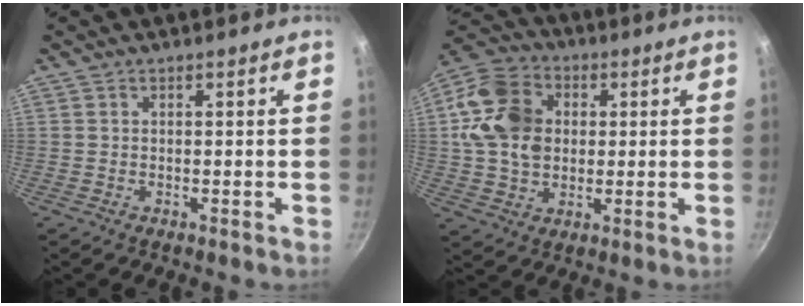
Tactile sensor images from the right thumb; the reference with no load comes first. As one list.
[{"total": 15.4, "force": [1.8, 11.8, 9.8], "torque": [-0.171, 0.017, 0.026]}]